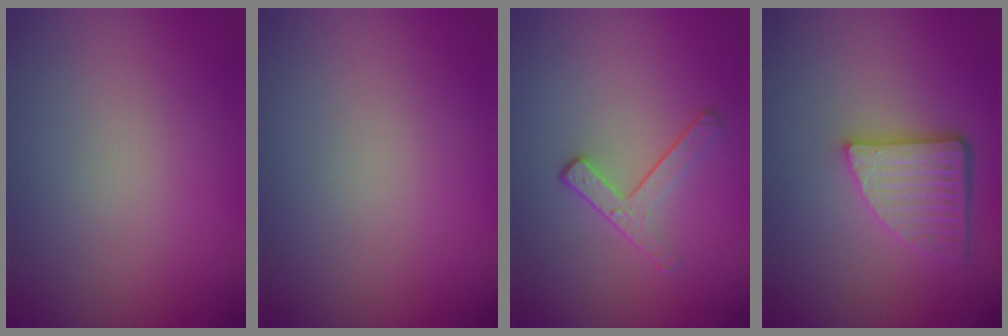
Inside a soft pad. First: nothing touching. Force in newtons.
{"total": 0.0}
{"total": 2.0, "press": 1.4, "slide": 1.5}
{"total": 4.9, "press": 3.5, "slide": 3.4}